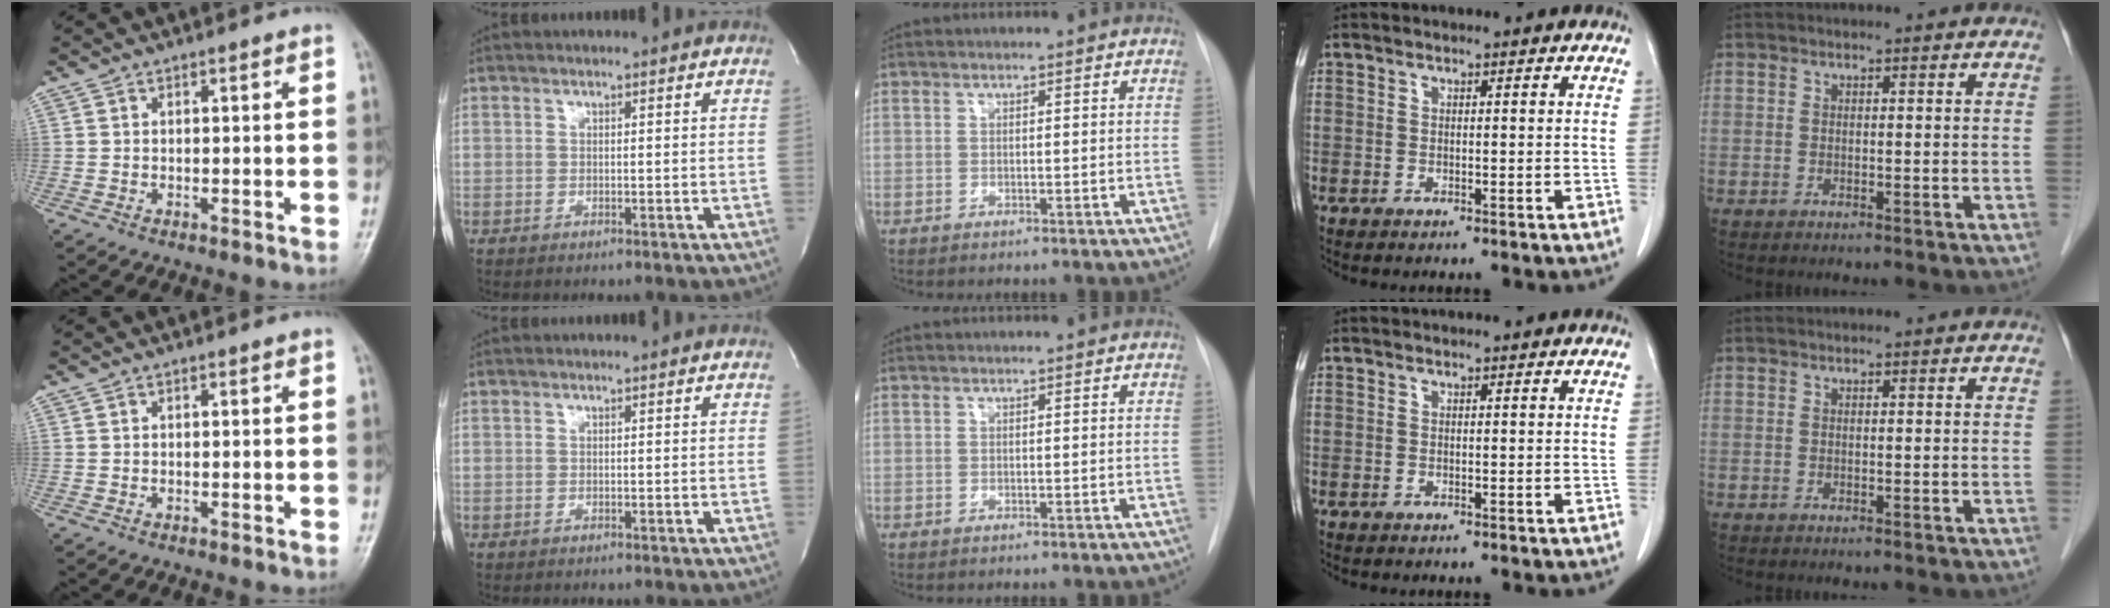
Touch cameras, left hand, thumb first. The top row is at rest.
{}